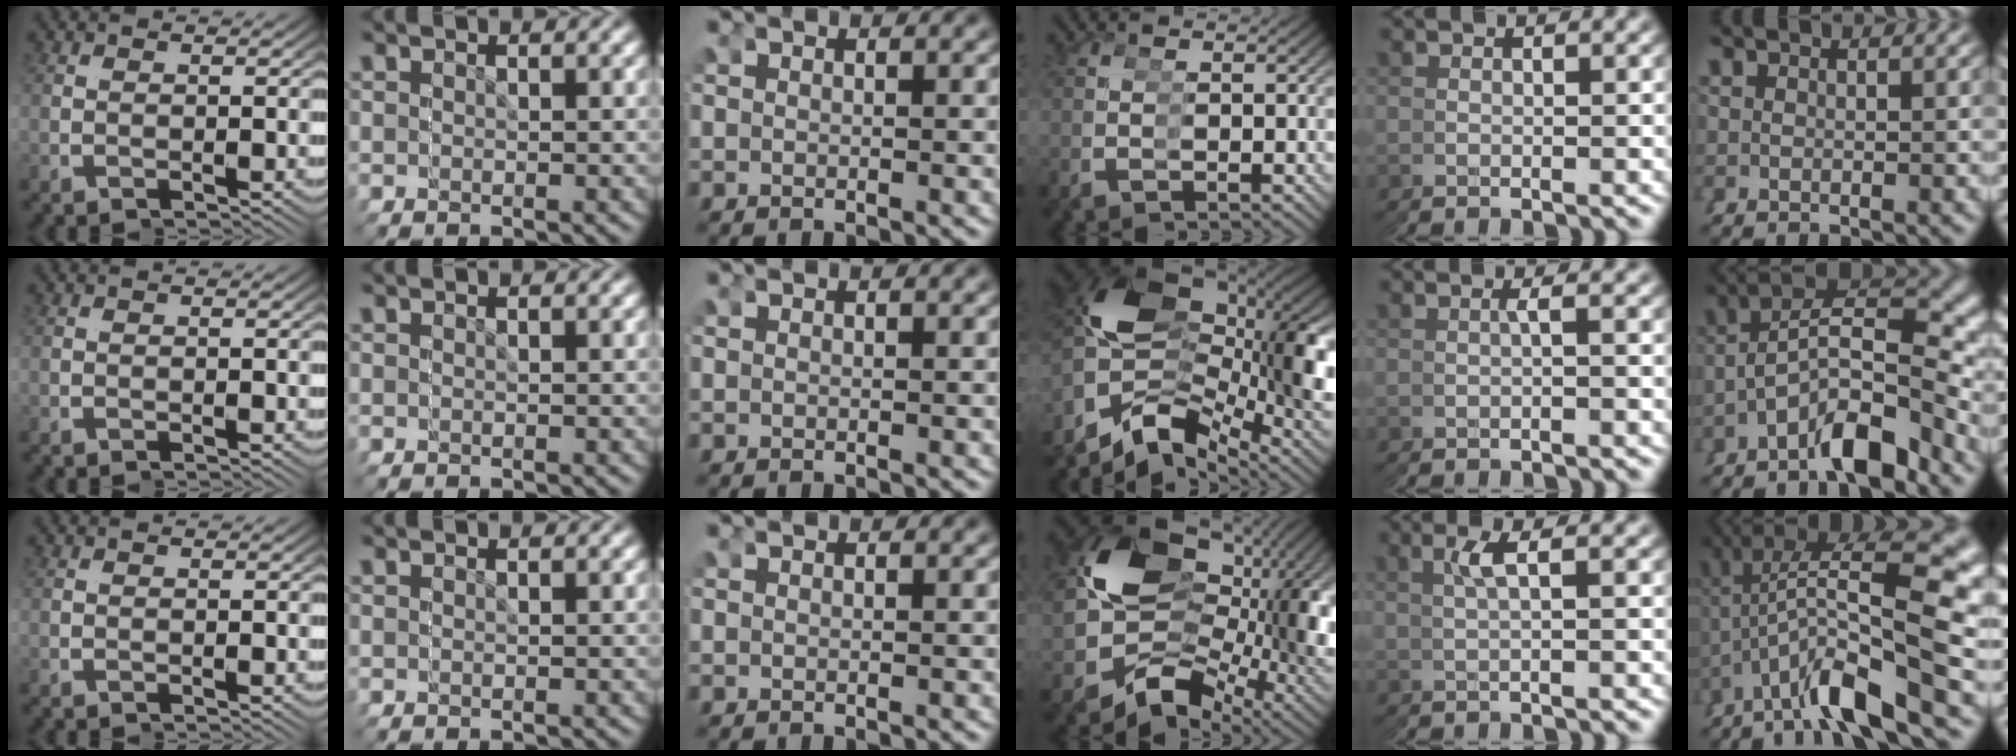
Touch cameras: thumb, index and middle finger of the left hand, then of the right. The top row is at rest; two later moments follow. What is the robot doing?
{"motion": "grasp_and_lifting", "object": "stress ball aka squeeze ball"}